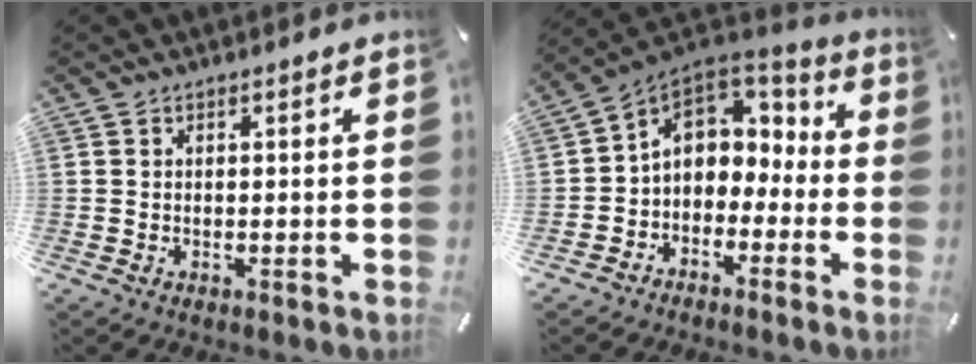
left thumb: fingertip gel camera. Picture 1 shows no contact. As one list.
[{"total": 7.8, "force": [0.8, 7.0, 3.4], "torque": [-0.070, 0.003, 0.020]}]